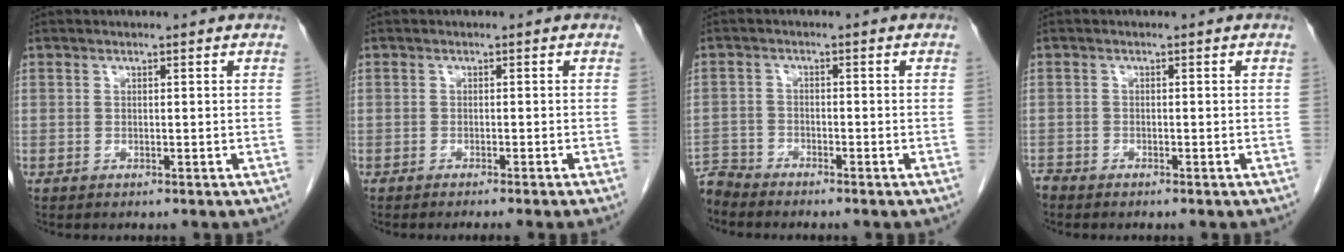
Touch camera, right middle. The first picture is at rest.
{"total": 3.0, "force": [-2.4, -0.9, 1.6], "torque": [-0.012, 0.004, -0.031]}
{"total": 3.7, "force": [-3.6, 0.1, -0.5], "torque": [0.017, -0.010, -0.070]}
{"total": 1.1, "force": [-1.1, 0.2, 0.0], "torque": [-0.001, -0.002, -0.021]}